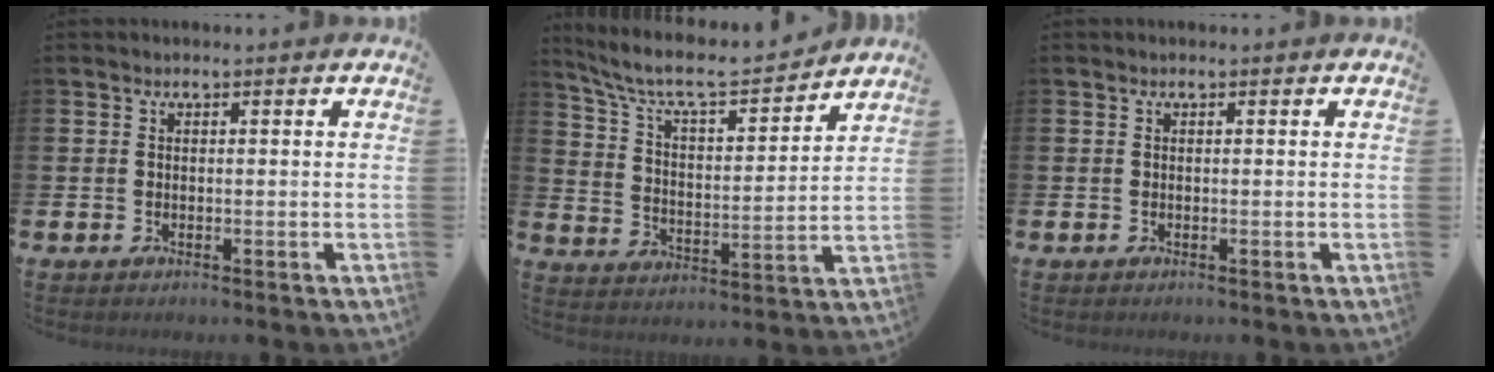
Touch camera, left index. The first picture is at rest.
{"total": 8.4, "force": [7.7, 1.6, 3.1], "torque": [-0.096, -0.052, 0.130]}
{"total": 0.0}